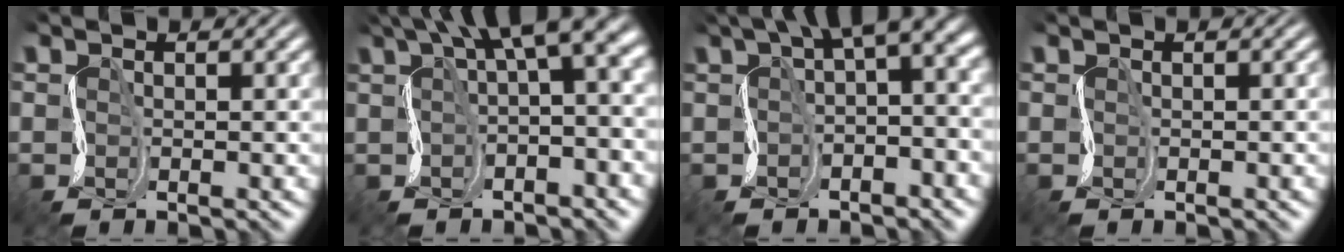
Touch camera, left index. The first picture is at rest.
{"total": 9.3, "force": [3.8, 3.0, 8.0], "torque": [-0.109, 0.024, 0.060]}
{"total": 7.3, "force": [1.8, 3.2, 6.3], "torque": [-0.082, 0.007, 0.023]}
{"total": 0.0}